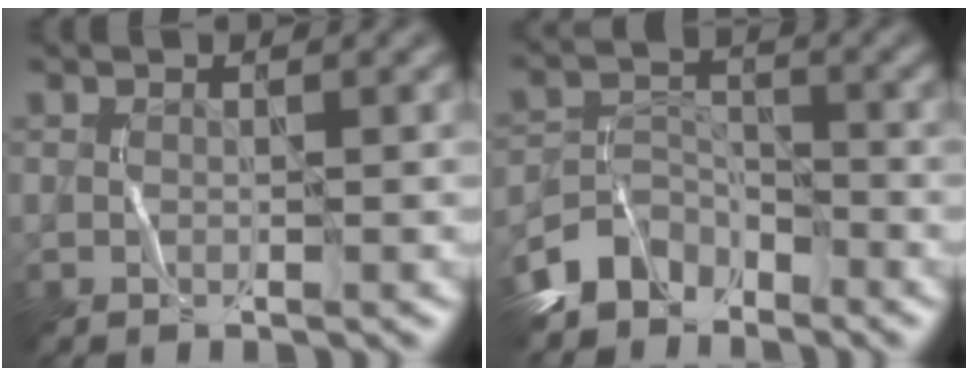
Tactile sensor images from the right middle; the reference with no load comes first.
{"total": 3.8, "force": [-3.3, 1.9, 0.2], "torque": [-0.003, 0.008, -0.073]}